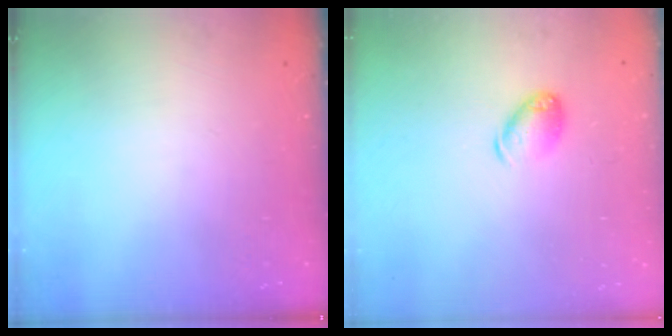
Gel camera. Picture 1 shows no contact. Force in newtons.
{"total": 8.4, "press": 8.3, "slide": 1.1}